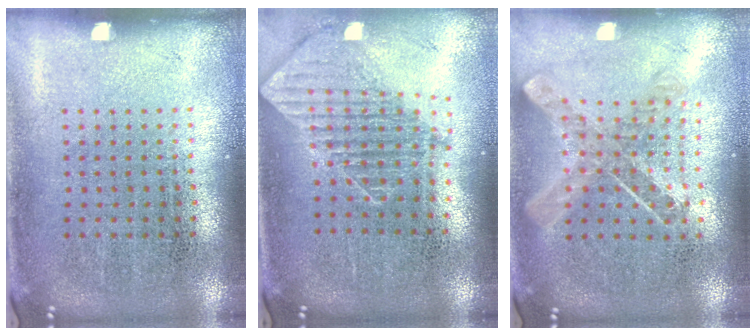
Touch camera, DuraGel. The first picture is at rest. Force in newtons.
{"total": 1.8, "press": 1.4, "slide": 1.2}
{"total": 0.9, "press": 0.9, "slide": 0.2}